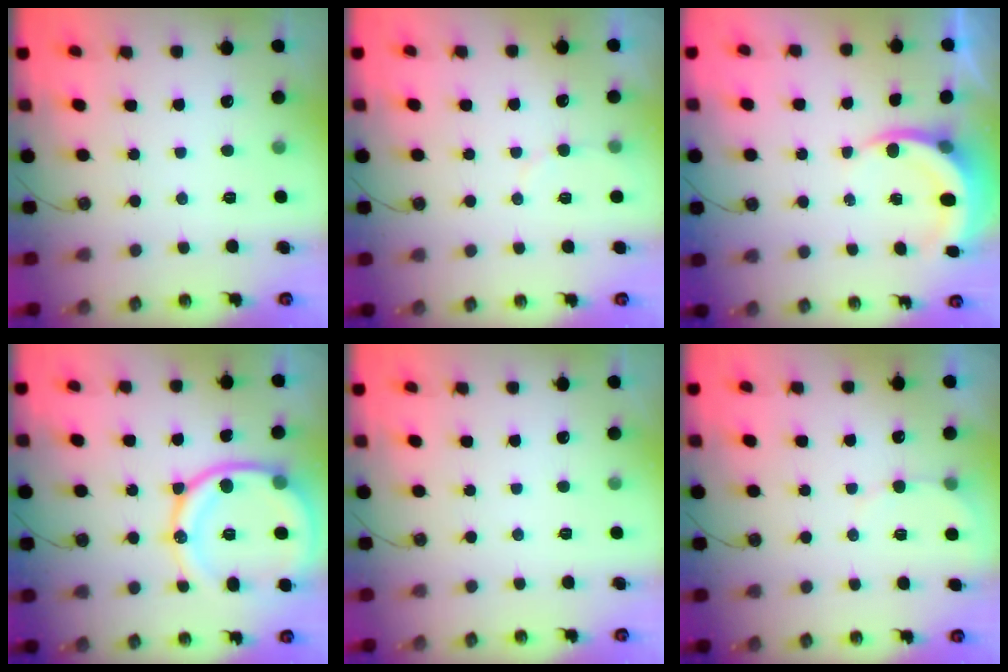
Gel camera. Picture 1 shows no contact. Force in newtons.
{"total": 3.0, "press": 3.0, "slide": 0.2}
{"total": 5.2, "press": 5.2, "slide": 0.6}
{"total": 19.7, "press": 19.6, "slide": 2.3}
{"total": 0.0}
{"total": 3.8, "press": 3.4, "slide": 1.6}